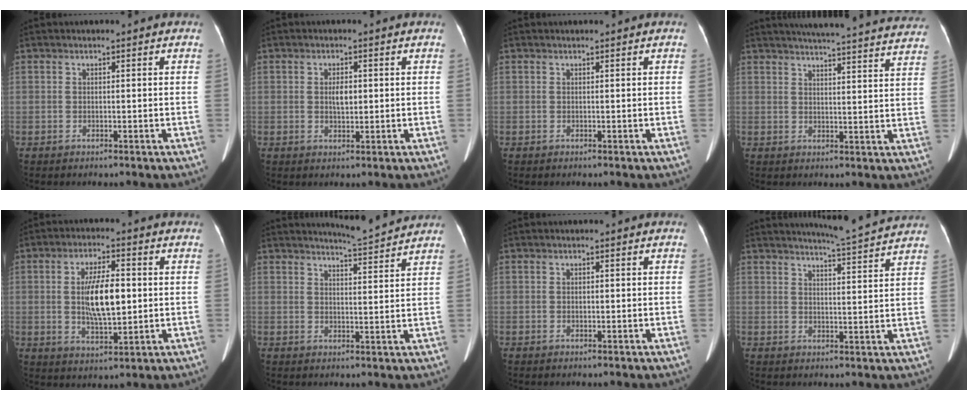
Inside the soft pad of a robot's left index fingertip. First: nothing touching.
{"total": 2.2, "force": [0.2, 1.1, 2.0], "torque": [-0.037, 0.002, 0.005]}
{"total": 0.6, "force": [0.6, 0.0, 0.2], "torque": [-0.004, 0.011, 0.010]}
{"total": 27.4, "force": [25.9, 1.7, 8.8], "torque": [-0.130, -0.051, 0.301]}
{"total": 8.9, "force": [0.5, 2.7, 8.5], "torque": [-0.162, 0.004, 0.010]}
{"total": 5.6, "force": [5.5, -0.9, 0.6], "torque": [-0.023, -0.009, 0.076]}
{"total": 0.6, "force": [-0.1, 0.3, 0.4], "torque": [-0.010, 0.000, -0.002]}
{"total": 8.4, "force": [8.0, -1.2, 2.1], "torque": [-0.046, -0.003, 0.104]}